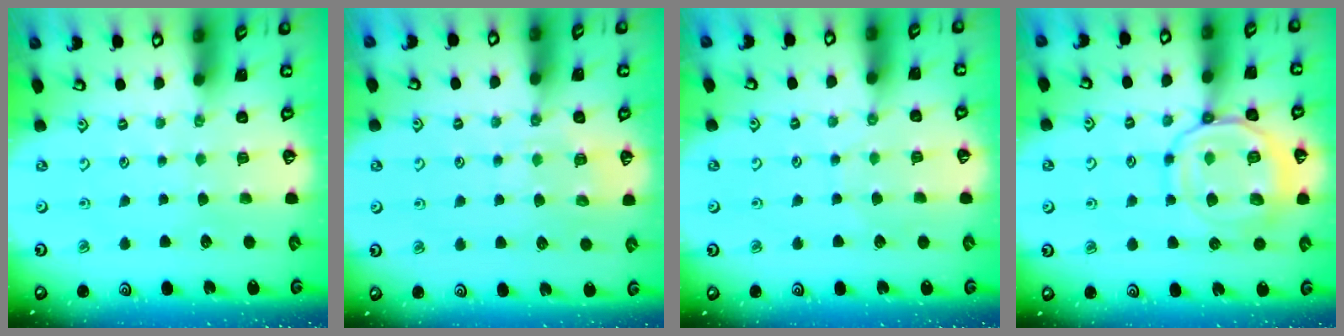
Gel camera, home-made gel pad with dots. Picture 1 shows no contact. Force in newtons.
{"total": 8.3, "press": 8.3, "slide": 0.8}
{"total": 4.3, "press": 4.3, "slide": 0.5}
{"total": 14.8, "press": 14.8, "slide": 1.2}